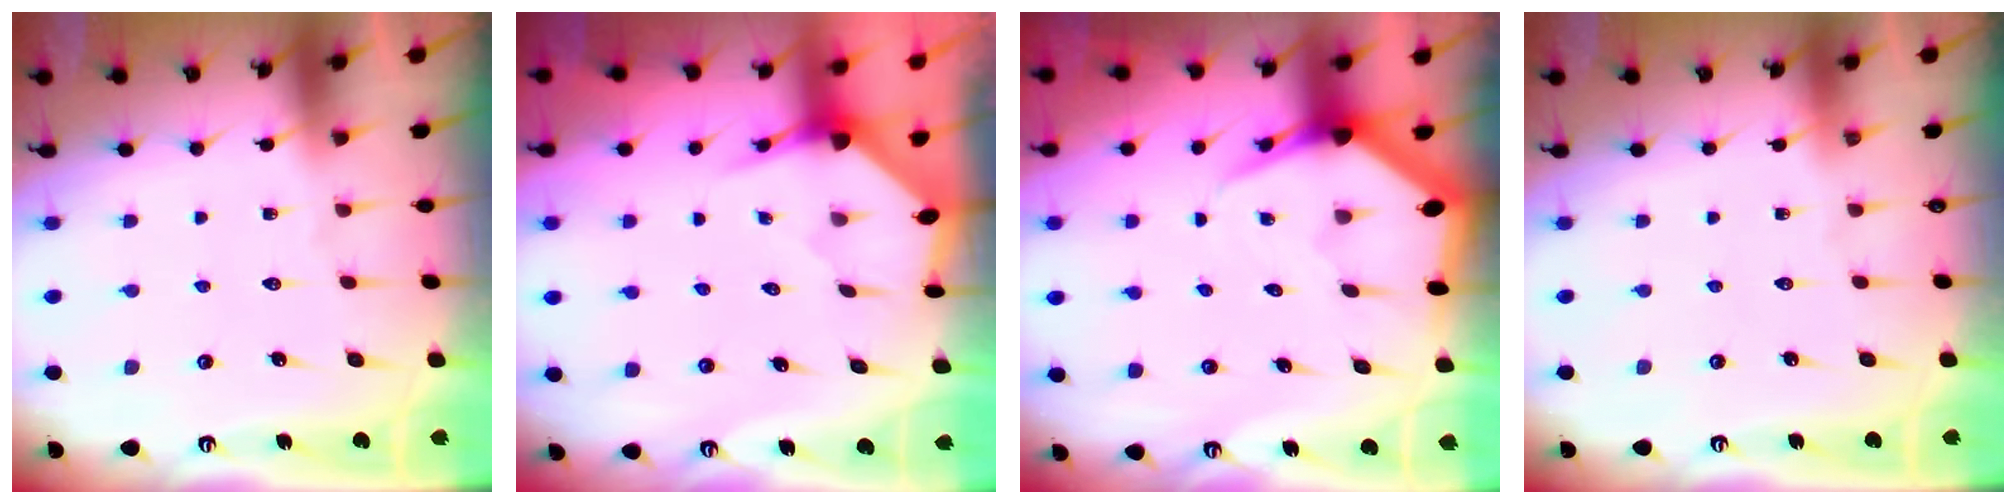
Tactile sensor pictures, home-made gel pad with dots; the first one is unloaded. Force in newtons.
{"total": 3.1, "press": 3.1, "slide": 0.1}
{"total": 5.3, "press": 5.3, "slide": 0.7}
{"total": 0.0}